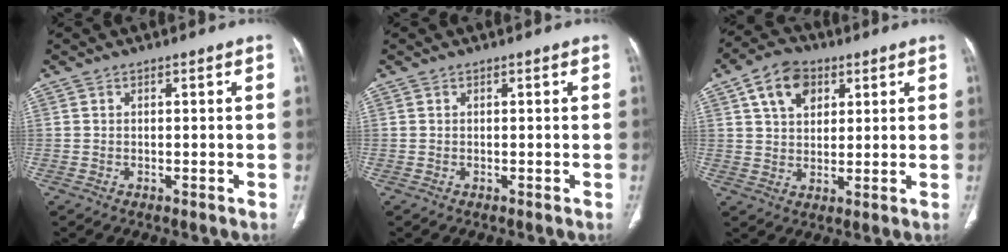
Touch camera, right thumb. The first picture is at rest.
{"total": 0.0}
{"total": 9.4, "force": [4.1, 6.4, 5.5], "torque": [-0.073, -0.005, 0.067]}